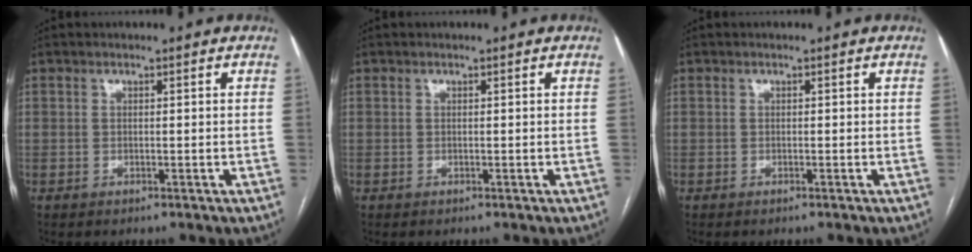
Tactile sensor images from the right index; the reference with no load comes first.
{"total": 0.0}
{"total": 0.0}